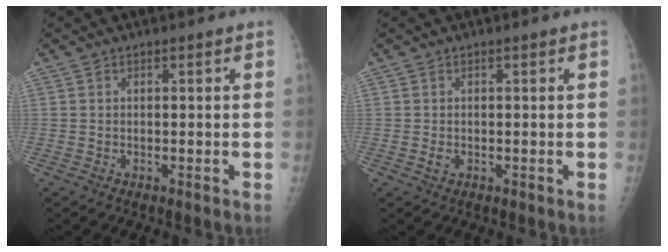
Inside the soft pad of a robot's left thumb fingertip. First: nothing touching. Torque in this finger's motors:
{"motor_torque": [0.09, 0.12, 0.24, 0.07, 0.00]}